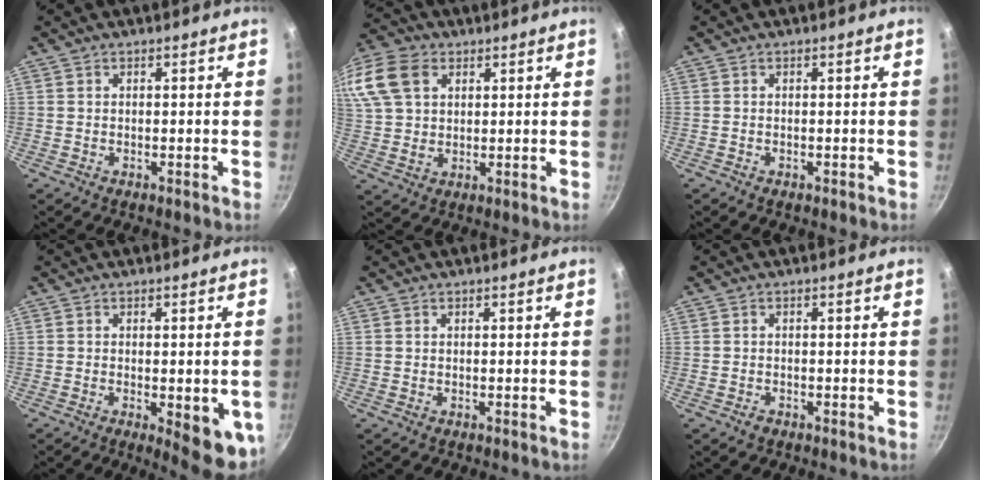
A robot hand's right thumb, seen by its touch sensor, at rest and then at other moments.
{"total": 20.5, "force": [8.1, 14.6, 11.9], "torque": [-0.289, 0.037, 0.153]}
{"total": 0.5, "force": [-0.3, 0.3, 0.3], "torque": [-0.005, 0.000, -0.006]}
{"total": 10.1, "force": [-2.6, 3.3, 9.2], "torque": [-0.095, -0.004, -0.026]}
{"total": 0.0}
{"total": 1.0, "force": [-0.8, 0.6, 0.4], "torque": [-0.012, 0.006, -0.013]}